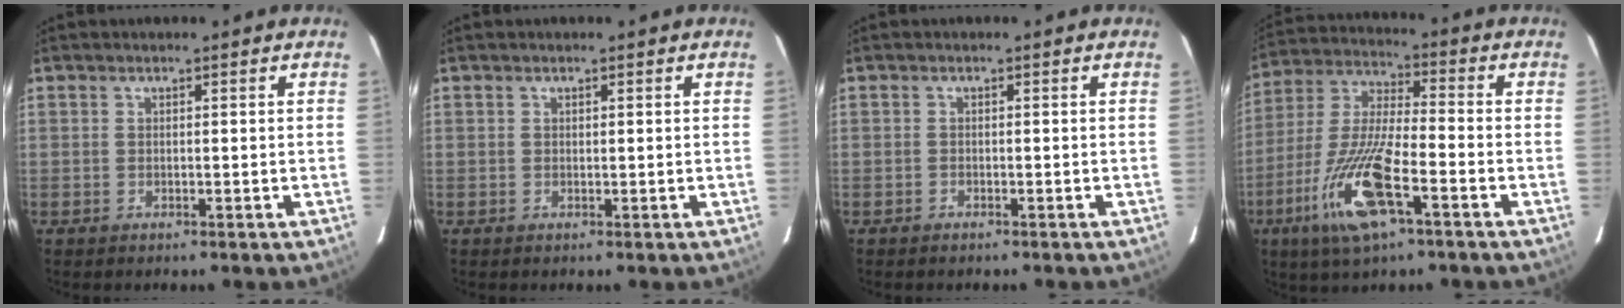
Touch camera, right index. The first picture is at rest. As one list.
[{"total": 0.0}, {"total": 1.1, "force": [-1.0, 0.3, 0.4], "torque": [-0.006, -0.003, -0.011]}, {"total": 14.6, "force": [-6.8, 2.6, 12.7], "torque": [-0.266, -0.018, -0.126]}]